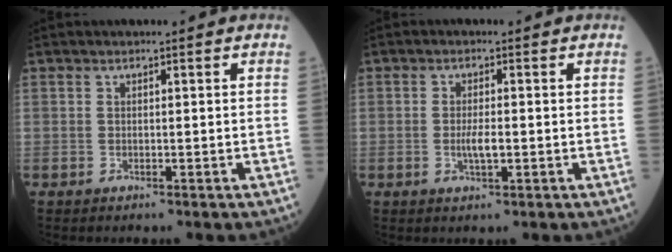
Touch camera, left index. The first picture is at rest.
{"total": 2.7, "force": [-0.5, 0.7, 2.6], "torque": [-0.053, -0.001, -0.008]}